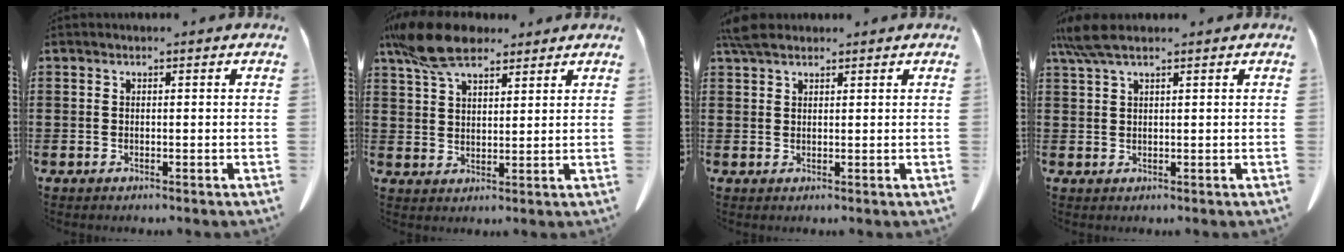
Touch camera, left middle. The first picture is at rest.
{"total": 9.7, "force": [7.2, 3.9, 5.2], "torque": [-0.124, -0.005, 0.138]}
{"total": 3.3, "force": [2.6, 1.1, 1.6], "torque": [-0.039, 0.003, 0.052]}
{"total": 4.2, "force": [2.8, 0.6, 3.0], "torque": [-0.072, -0.002, 0.051]}